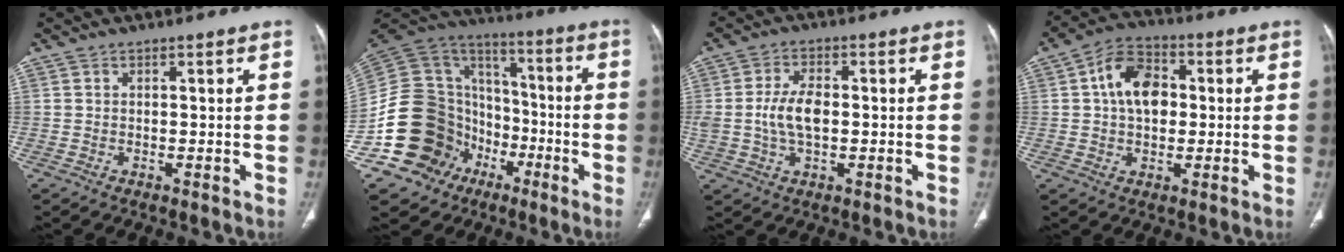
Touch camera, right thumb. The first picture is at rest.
{"total": 25.2, "force": [-8.6, 20.7, 11.4], "torque": [-0.193, 0.101, -0.137]}
{"total": 7.0, "force": [-0.2, 3.8, 5.9], "torque": [-0.119, 0.007, -0.003]}
{"total": 10.4, "force": [1.3, 7.1, 7.5], "torque": [-0.110, 0.018, 0.016]}